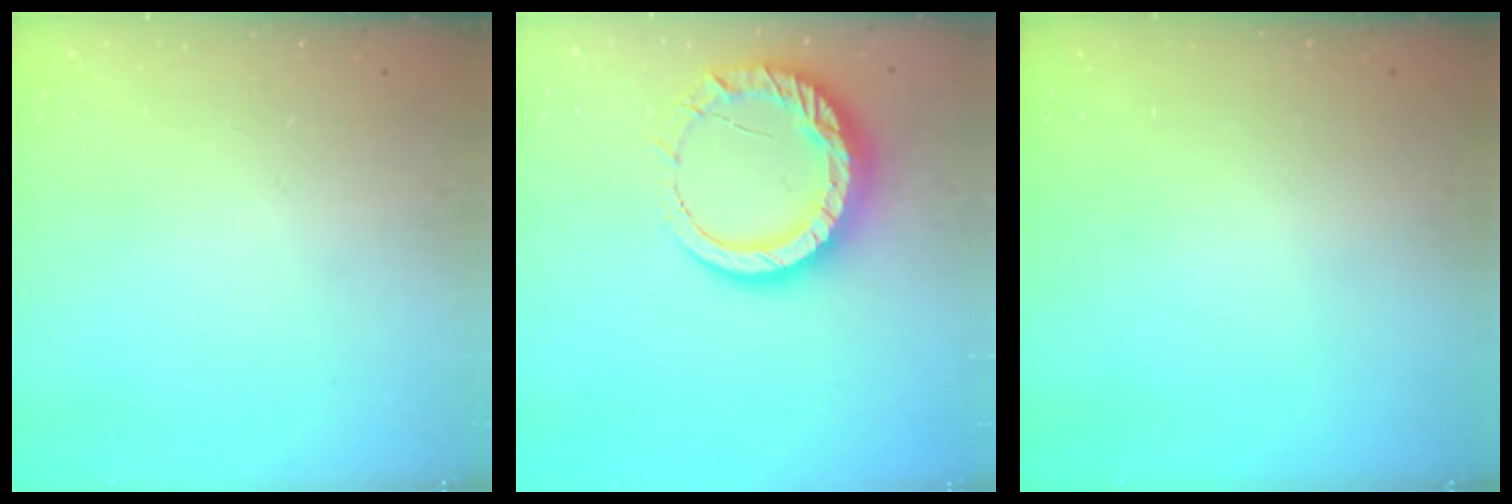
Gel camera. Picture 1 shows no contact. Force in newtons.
{"total": 14.3, "press": 14.3, "slide": 1.3}
{"total": 0.0}